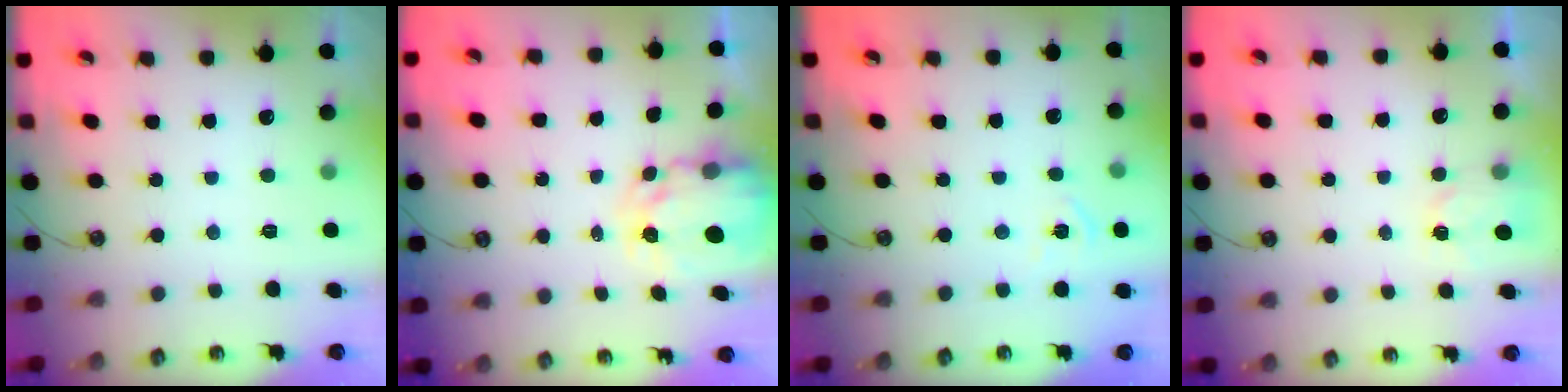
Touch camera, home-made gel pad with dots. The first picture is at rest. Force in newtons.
{"total": 5.5, "press": 5.5, "slide": 0.5}
{"total": 3.7, "press": 3.6, "slide": 0.5}
{"total": 2.7, "press": 2.7, "slide": 0.4}